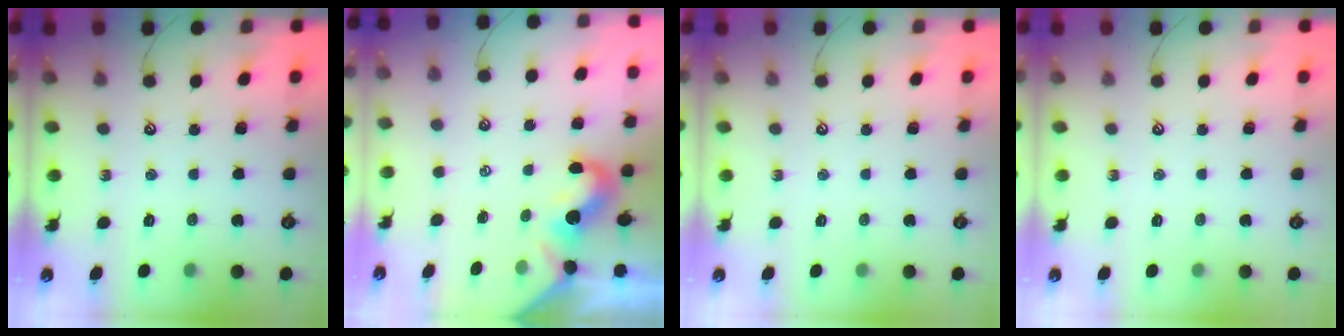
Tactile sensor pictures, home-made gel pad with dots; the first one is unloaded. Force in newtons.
{"total": 1.5, "press": 1.3, "slide": 0.8}
{"total": 0.0}
{"total": 0.0}